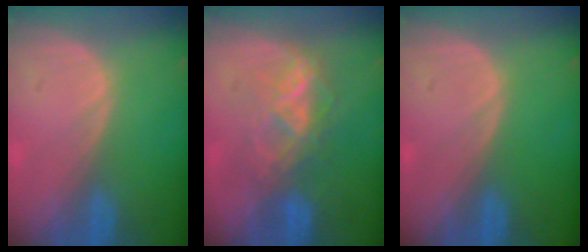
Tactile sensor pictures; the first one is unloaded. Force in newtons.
{"total": 6.1, "press": 6.1, "slide": 0.7}
{"total": 0.0}